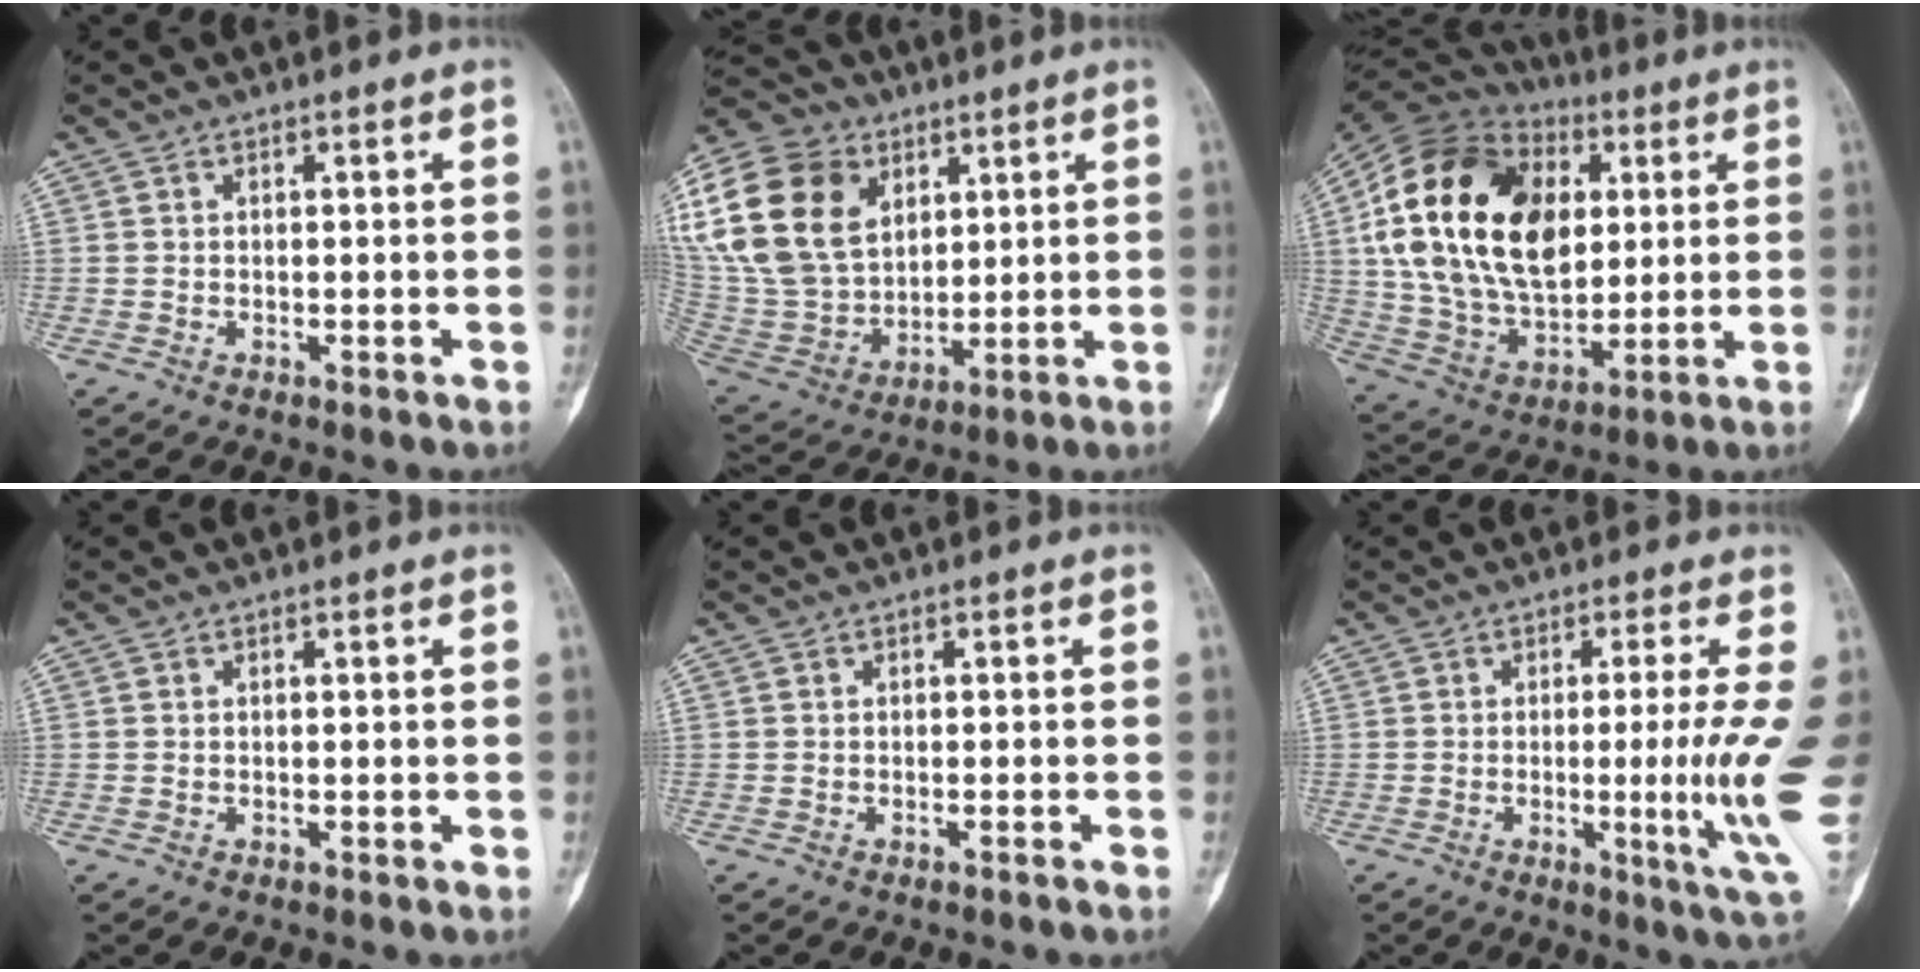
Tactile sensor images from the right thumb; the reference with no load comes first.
{"total": 27.8, "force": [9.0, 20.1, 17.0], "torque": [-0.378, 0.023, 0.184]}
{"total": 28.6, "force": [5.8, 18.2, 21.4], "torque": [-0.397, 0.001, 0.106]}
{"total": 0.0}
{"total": 0.8, "force": [-0.7, -0.1, 0.4], "torque": [-0.012, 0.011, -0.004]}
{"total": 9.3, "force": [-0.4, -1.2, 9.2], "torque": [-0.145, -0.025, -0.005]}